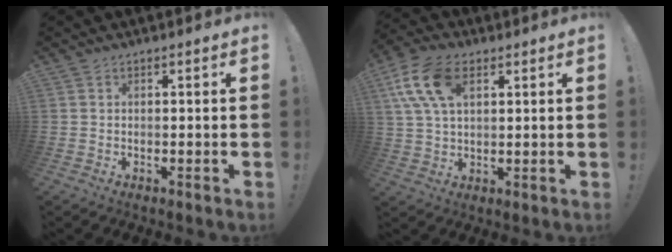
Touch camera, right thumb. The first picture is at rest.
{"total": 13.5, "force": [5.0, 8.1, 9.6], "torque": [-0.188, 0.001, 0.095]}